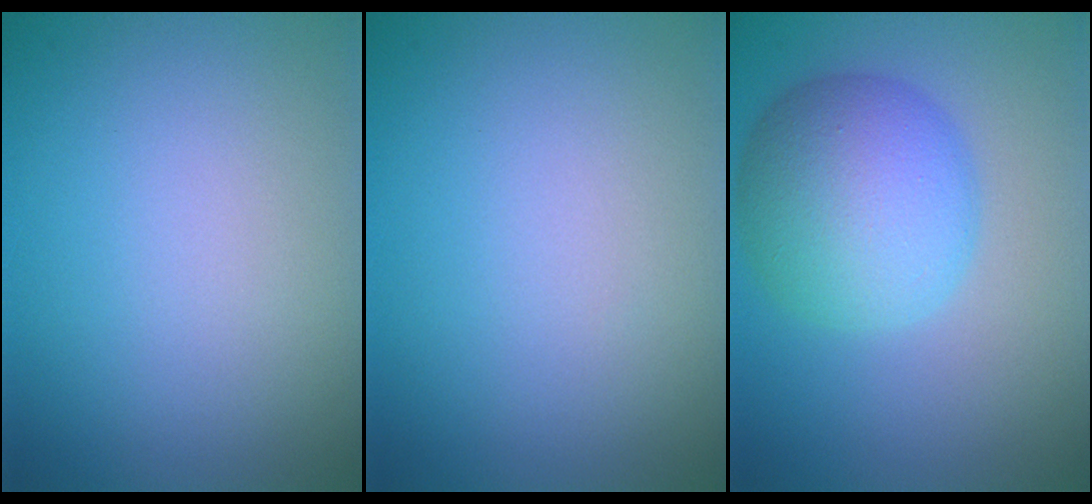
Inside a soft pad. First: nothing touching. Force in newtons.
{"total": 0.0}
{"total": 7.8, "press": 7.8, "slide": 0.1}